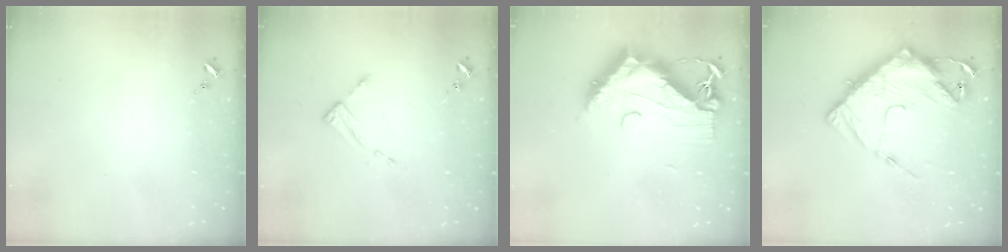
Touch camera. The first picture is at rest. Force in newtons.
{"total": 2.7, "press": 2.7, "slide": 0.4}
{"total": 17.0, "press": 17.0, "slide": 1.4}
{"total": 16.9, "press": 16.8, "slide": 1.8}